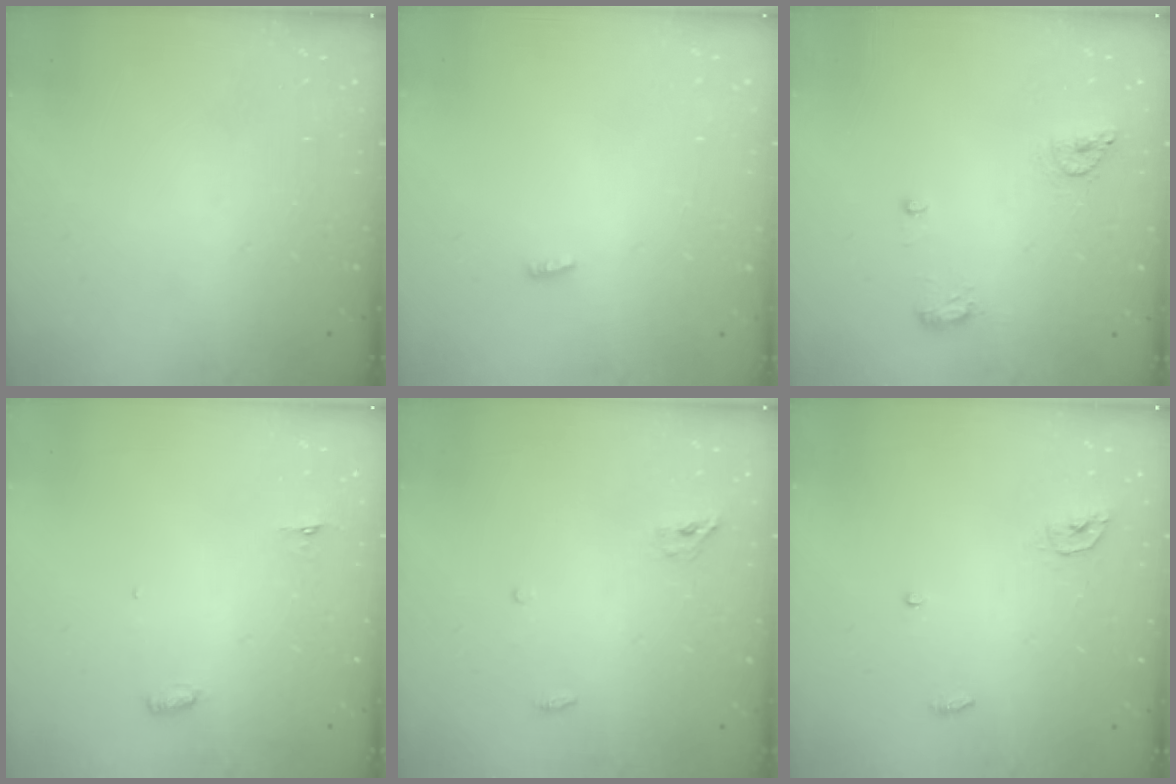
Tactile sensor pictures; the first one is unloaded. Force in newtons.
{"total": 2.3, "press": 2.1, "slide": 0.8}
{"total": 11.0, "press": 8.3, "slide": 7.1}
{"total": 3.0, "press": 2.8, "slide": 0.9}
{"total": 3.8, "press": 3.6, "slide": 1.3}
{"total": 4.3, "press": 4.3, "slide": 0.3}